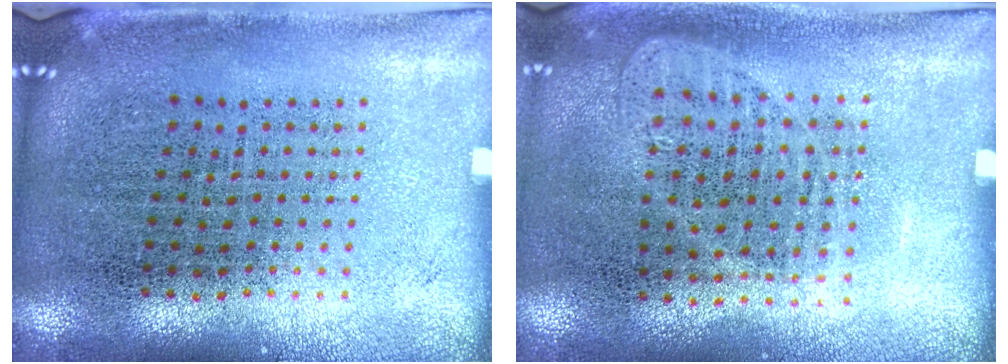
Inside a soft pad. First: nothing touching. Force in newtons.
{"total": 0.9, "press": 0.9, "slide": 0.3}